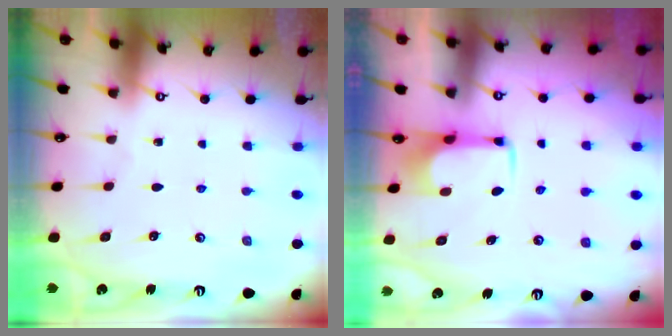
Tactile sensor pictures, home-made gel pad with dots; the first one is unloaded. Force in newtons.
{"total": 2.2, "press": 2.1, "slide": 0.4}